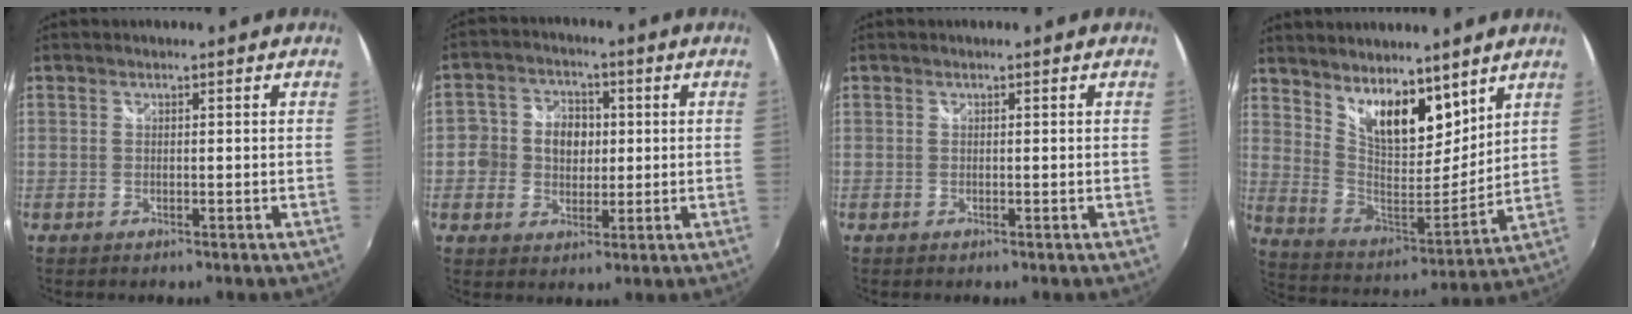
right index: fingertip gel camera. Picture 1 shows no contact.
{"total": 7.6, "force": [-0.2, 6.9, 3.2], "torque": [-0.066, 0.012, -0.006]}
{"total": 0.0}
{"total": 14.9, "force": [10.3, 6.4, 8.7], "torque": [-0.148, -0.002, 0.190]}